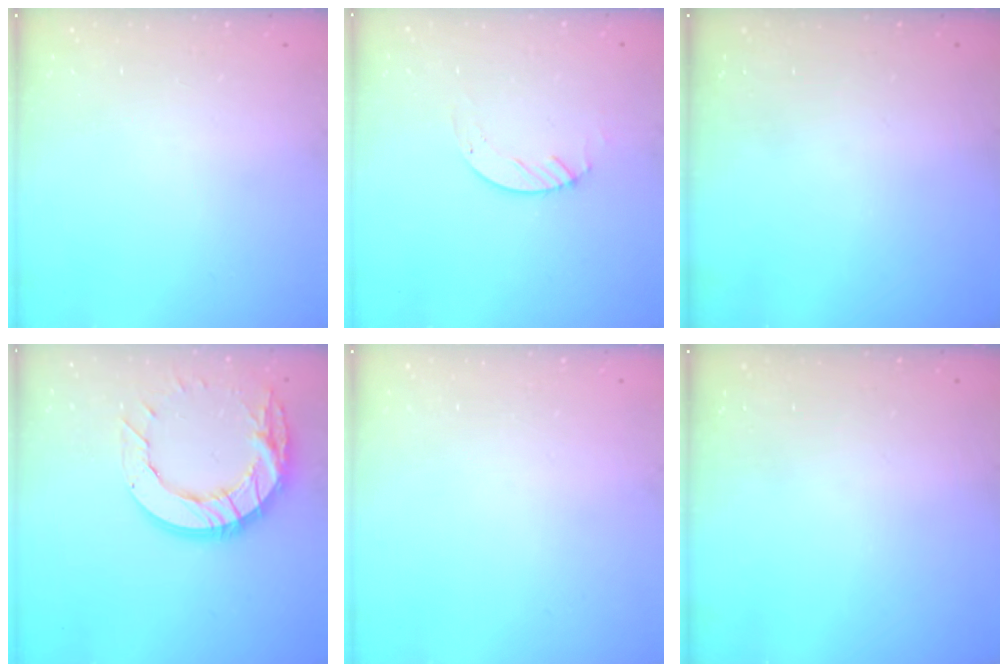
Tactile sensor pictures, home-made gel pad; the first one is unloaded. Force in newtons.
{"total": 2.4, "press": 2.4, "slide": 0.2}
{"total": 0.0}
{"total": 15.9, "press": 15.9, "slide": 1.3}
{"total": 0.0}
{"total": 0.0}